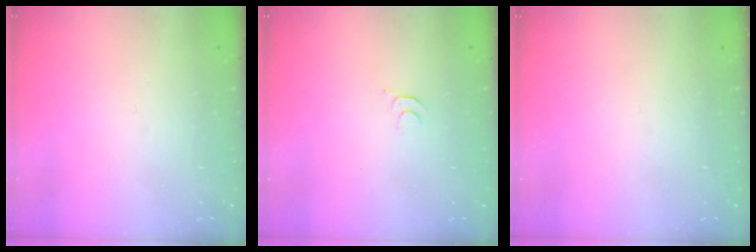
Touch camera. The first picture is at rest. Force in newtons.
{"total": 3.3, "press": 3.2, "slide": 0.4}
{"total": 0.0}